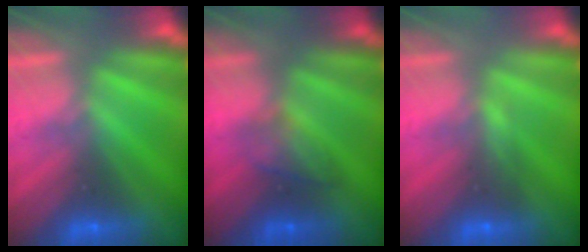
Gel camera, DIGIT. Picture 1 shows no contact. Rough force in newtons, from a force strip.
{"total": 2.2}
{"total": 3.7}